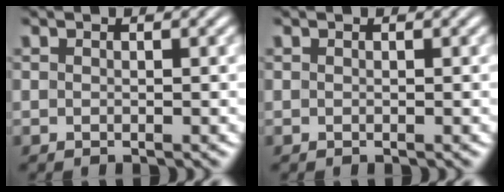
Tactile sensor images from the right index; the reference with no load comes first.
{"total": 0.0}